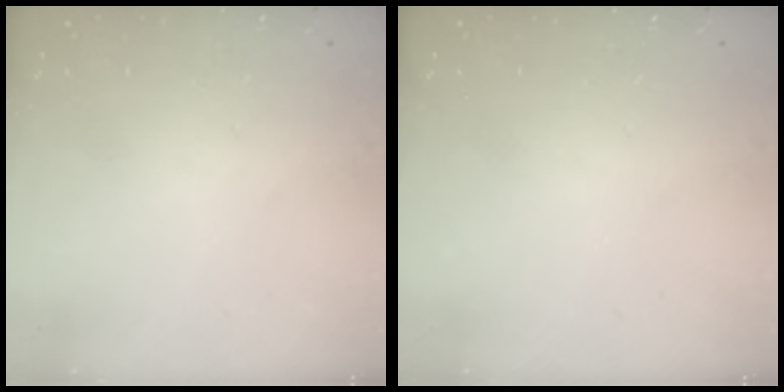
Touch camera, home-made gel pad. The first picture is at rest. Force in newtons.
{"total": 0.0}